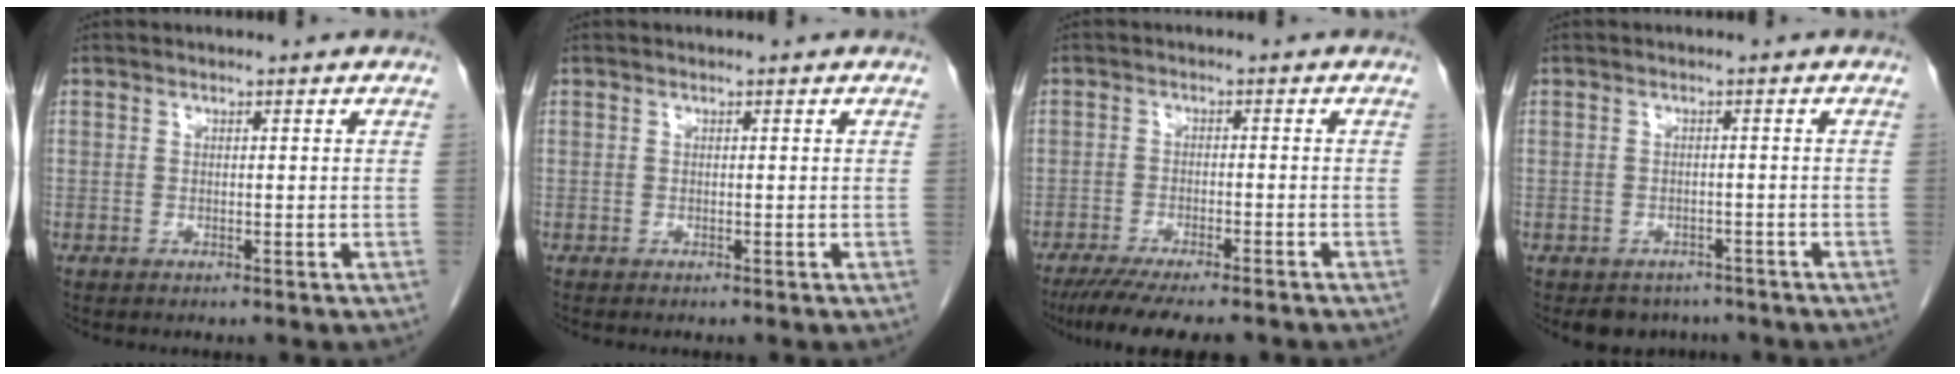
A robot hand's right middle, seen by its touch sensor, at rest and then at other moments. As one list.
[{"total": 0.5, "force": [-0.5, 0.1, 0.2], "torque": [-0.002, 0.000, -0.007]}, {"total": 11.8, "force": [-9.9, 1.9, 6.2], "torque": [-0.093, -0.019, -0.146]}, {"total": 4.5, "force": [-3.7, 2.5, 0.3], "torque": [0.003, 0.007, -0.050]}]